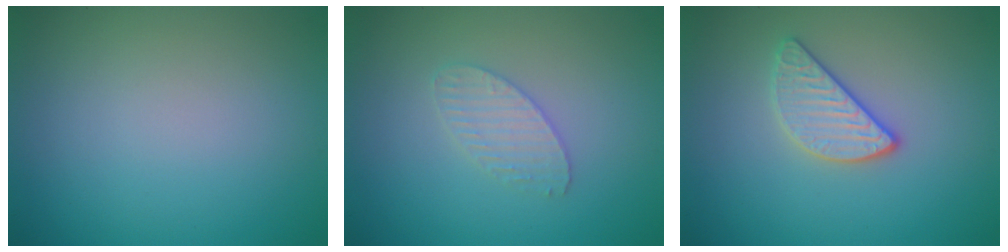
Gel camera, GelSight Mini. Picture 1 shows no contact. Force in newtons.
{"total": 2.0, "press": 2.0, "slide": 0.1}
{"total": 2.6, "press": 2.5, "slide": 0.8}